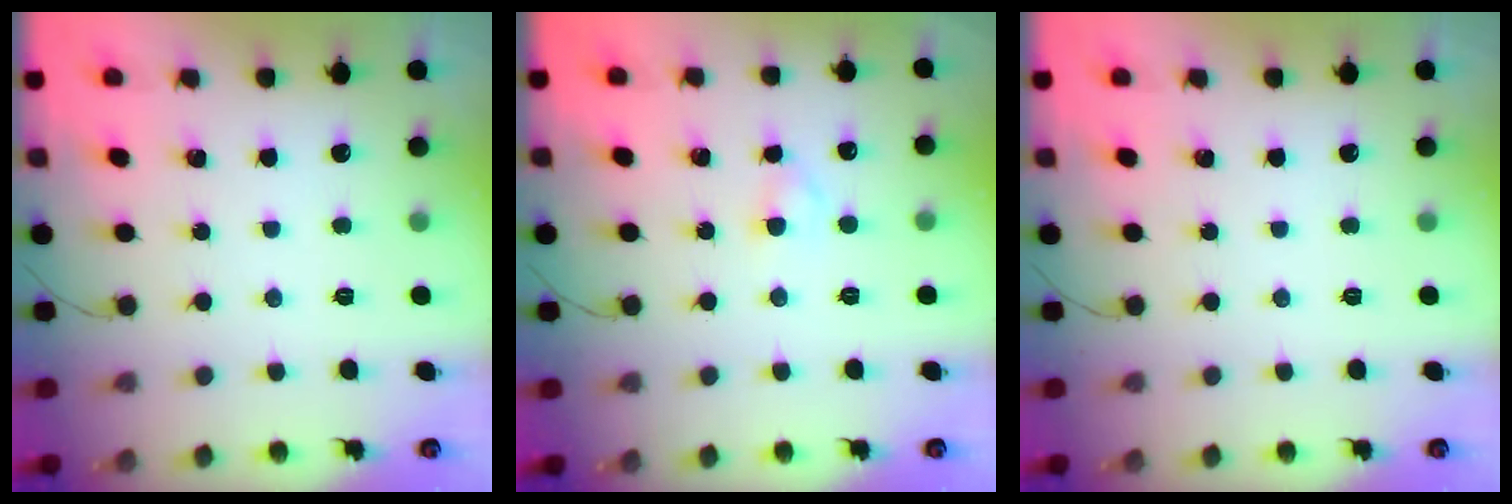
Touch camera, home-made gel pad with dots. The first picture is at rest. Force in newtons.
{"total": 2.3, "press": 2.0, "slide": 1.0}
{"total": 0.0}